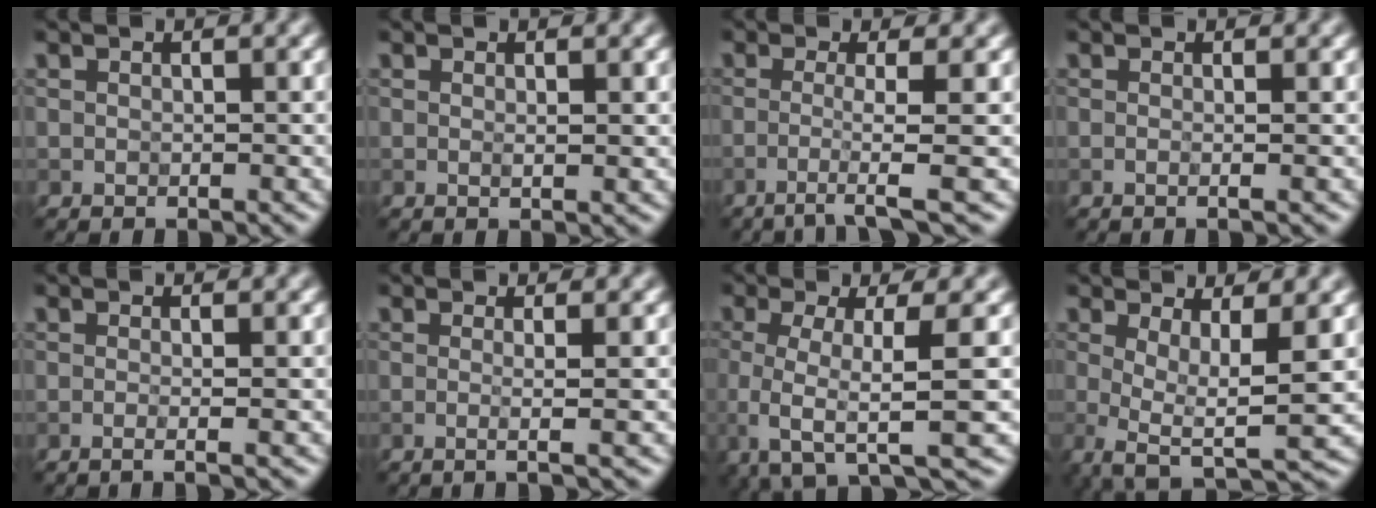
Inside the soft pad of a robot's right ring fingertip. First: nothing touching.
{"total": 0.9, "force": [0.2, 0.1, 0.8], "torque": [-0.011, -0.002, 0.003]}
{"total": 3.6, "force": [-1.2, 0.4, 3.4], "torque": [-0.052, -0.002, -0.033]}
{"total": 1.6, "force": [0.0, 0.7, 1.4], "torque": [-0.008, -0.005, -0.019]}
{"total": 2.2, "force": [0.0, 1.1, 1.9], "torque": [-0.007, -0.008, -0.026]}
{"total": 2.5, "force": [0.0, 0.8, 2.3], "torque": [-0.031, 0.001, -0.025]}
{"total": 6.6, "force": [-1.4, 1.8, 6.1], "torque": [-0.096, -0.014, -0.037]}
{"total": 5.5, "force": [-0.2, 1.6, 5.2], "torque": [-0.085, -0.009, -0.006]}